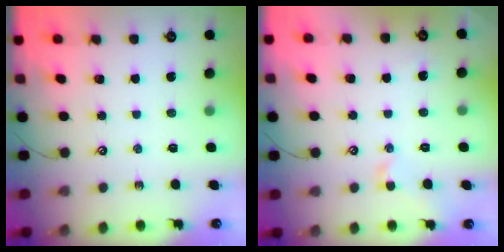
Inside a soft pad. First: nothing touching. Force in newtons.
{"total": 1.0, "press": 0.9, "slide": 0.4}